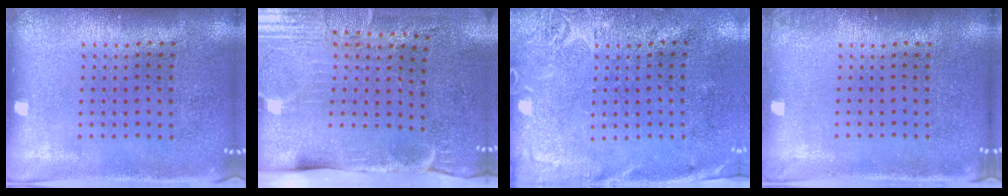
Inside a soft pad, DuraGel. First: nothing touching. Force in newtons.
{"total": 4.6, "press": 3.7, "slide": 2.7}
{"total": 2.8, "press": 2.2, "slide": 1.7}
{"total": 0.6, "press": 0.6, "slide": 0.2}